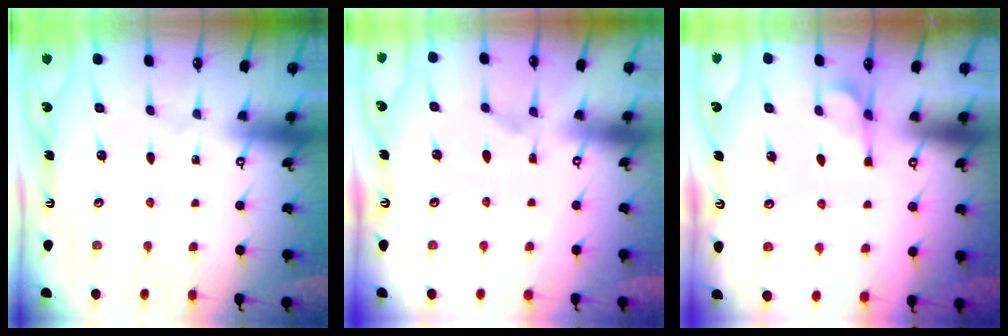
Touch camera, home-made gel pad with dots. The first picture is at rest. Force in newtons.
{"total": 5.7, "press": 5.5, "slide": 1.4}
{"total": 2.1, "press": 1.9, "slide": 0.9}